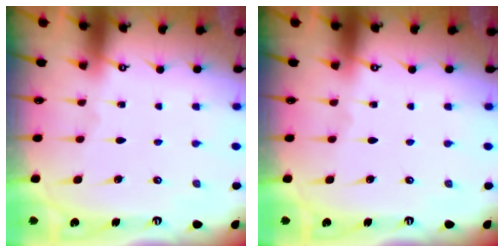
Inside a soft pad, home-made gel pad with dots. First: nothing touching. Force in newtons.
{"total": 0.0}